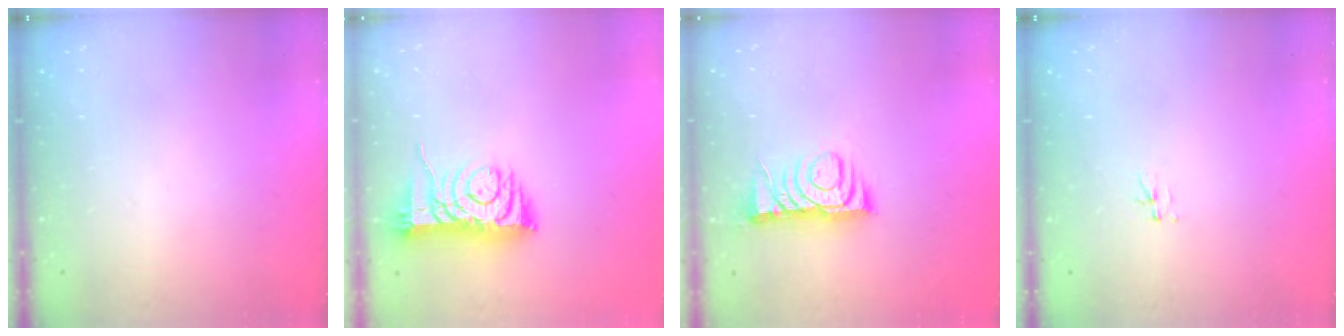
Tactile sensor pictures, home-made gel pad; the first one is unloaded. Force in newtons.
{"total": 7.6, "press": 7.5, "slide": 1.2}
{"total": 7.4, "press": 7.4, "slide": 0.1}
{"total": 3.0, "press": 3.0, "slide": 0.3}